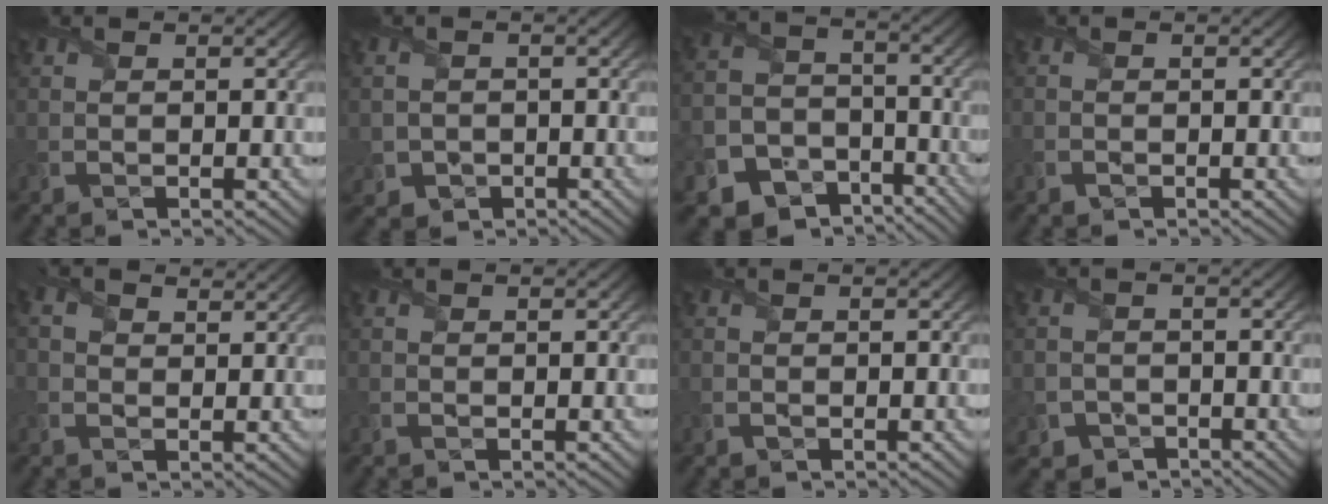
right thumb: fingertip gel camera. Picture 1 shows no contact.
{"total": 2.8, "force": [-1.1, 2.5, 0.6], "torque": [-0.026, -0.013, -0.026]}
{"total": 12.1, "force": [-8.0, 8.2, 4.0], "torque": [-0.109, -0.039, -0.131]}
{"total": 0.8, "force": [-0.7, 0.3, 0.1], "torque": [0.000, -0.004, -0.016]}
{"total": 2.6, "force": [1.1, 1.8, 1.6], "torque": [-0.045, 0.002, 0.018]}
{"total": 0.0}
{"total": 0.5, "force": [-0.5, 0.1, 0.1], "torque": [0.000, -0.002, -0.011]}
{"total": 4.2, "force": [-2.9, 3.0, 0.6], "torque": [-0.012, -0.007, -0.060]}